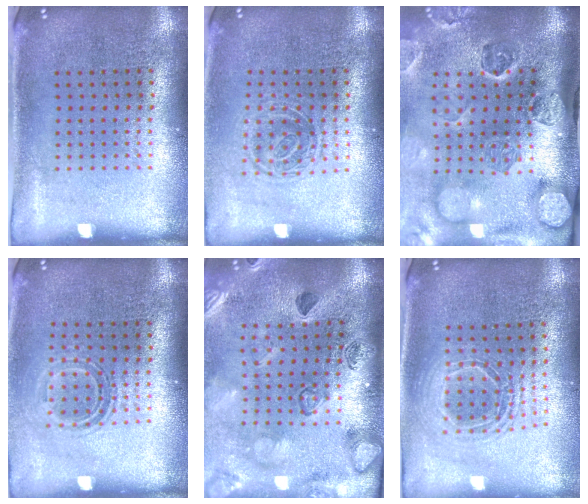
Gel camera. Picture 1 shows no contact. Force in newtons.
{"total": 1.3, "press": 1.1, "slide": 0.7}
{"total": 4.7, "press": 3.4, "slide": 3.3}
{"total": 1.5, "press": 1.2, "slide": 1.0}
{"total": 2.3, "press": 2.3, "slide": 0.5}
{"total": 1.7, "press": 1.4, "slide": 0.9}